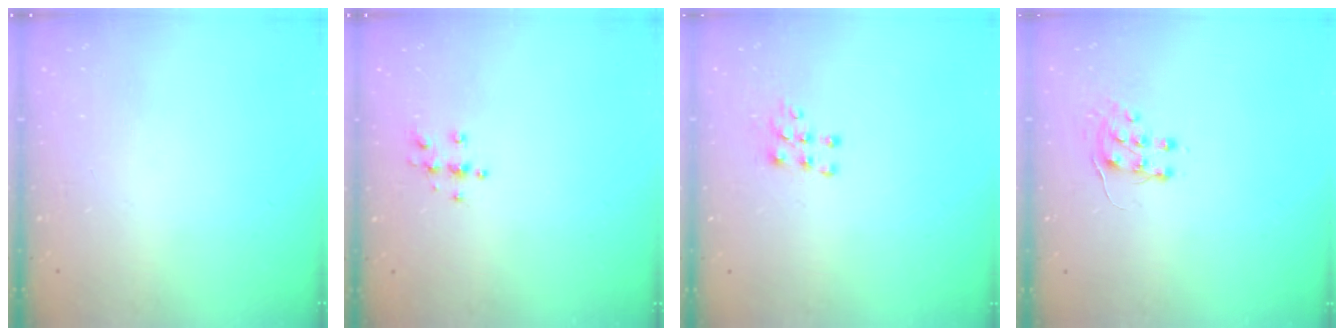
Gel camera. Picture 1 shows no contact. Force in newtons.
{"total": 4.4, "press": 4.4, "slide": 0.3}
{"total": 6.5, "press": 6.4, "slide": 0.7}
{"total": 7.4, "press": 7.4, "slide": 0.7}